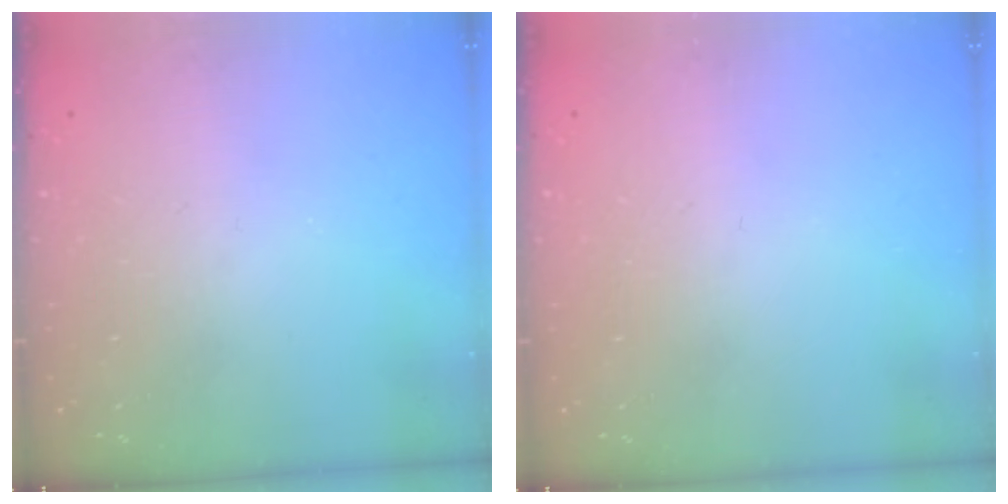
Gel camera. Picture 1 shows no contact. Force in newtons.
{"total": 0.9, "press": 0.9, "slide": 0.1}